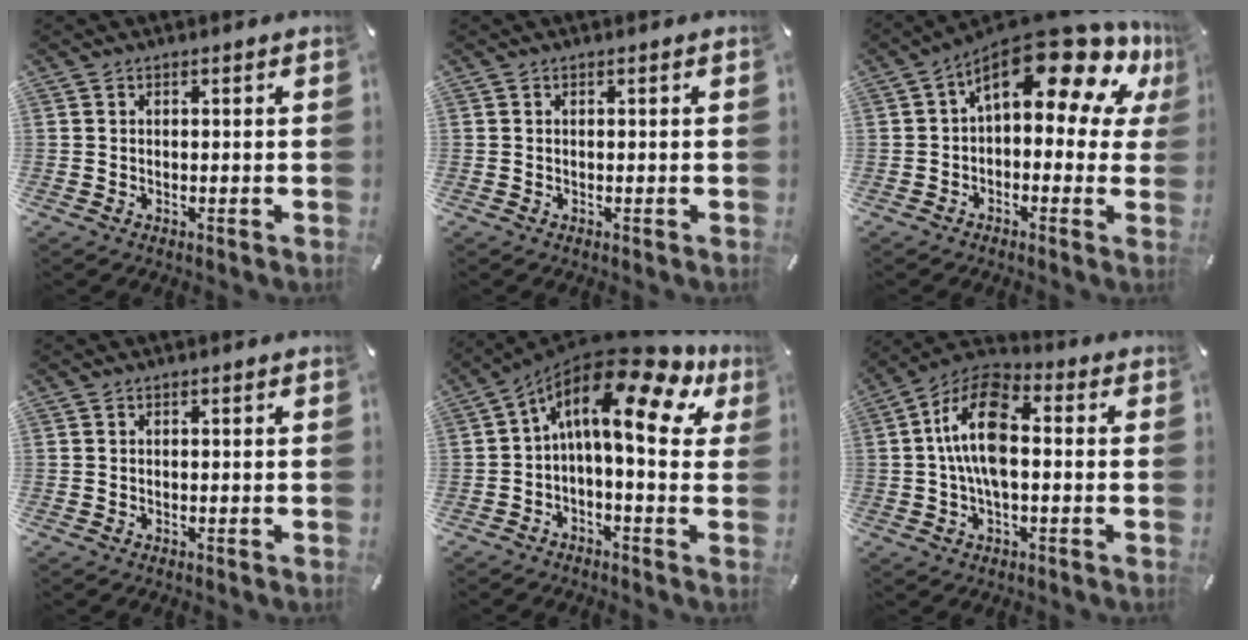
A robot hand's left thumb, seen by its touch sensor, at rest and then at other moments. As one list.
[{"total": 0.0}, {"total": 18.3, "force": [9.5, 7.4, 13.7], "torque": [-0.209, -0.082, 0.156]}, {"total": 0.0}, {"total": 16.6, "force": [5.6, 6.4, 14.3], "torque": [-0.251, -0.053, 0.080]}, {"total": 12.9, "force": [0.2, 6.6, 11.1], "torque": [-0.233, 0.005, 0.004]}]